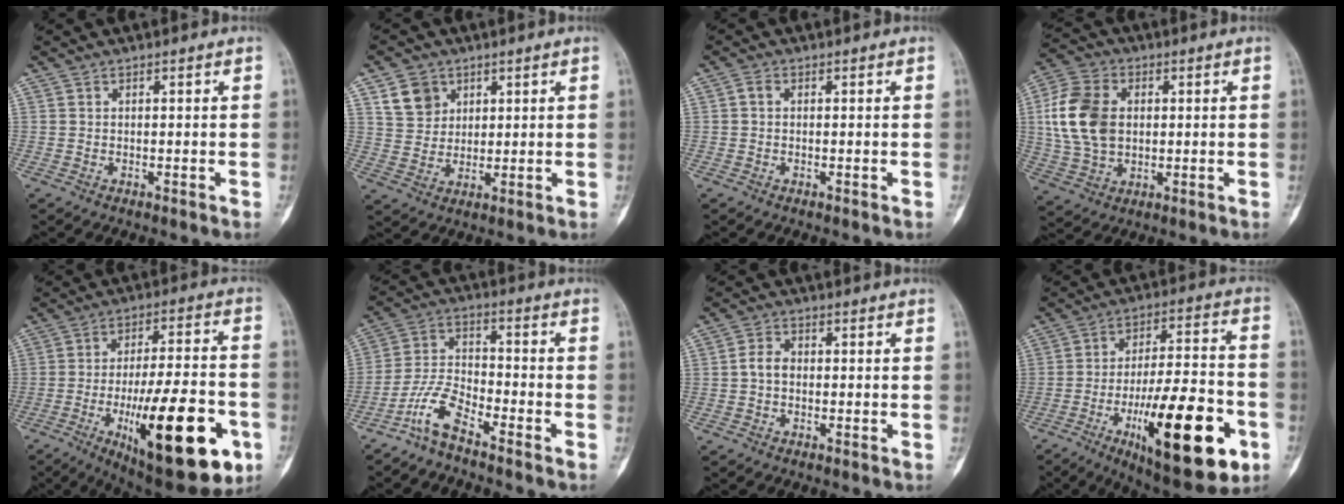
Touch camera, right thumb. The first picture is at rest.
{"total": 6.9, "force": [3.4, 5.5, 2.3], "torque": [-0.019, -0.014, 0.067]}
{"total": 1.3, "force": [0.1, 1.0, 0.9], "torque": [-0.012, 0.002, -0.003]}
{"total": 14.3, "force": [1.7, 10.0, 10.0], "torque": [-0.190, 0.006, 0.032]}
{"total": 26.0, "force": [-9.1, 8.3, 22.9], "torque": [-0.320, 0.018, -0.123]}
{"total": 7.1, "force": [-5.5, 1.9, 4.1], "torque": [-0.093, 0.043, -0.123]}
{"total": 3.0, "force": [-0.4, 2.2, 2.0], "torque": [-0.033, 0.010, -0.013]}
{"total": 25.4, "force": [-9.6, 8.0, 22.2], "torque": [-0.320, 0.034, -0.137]}